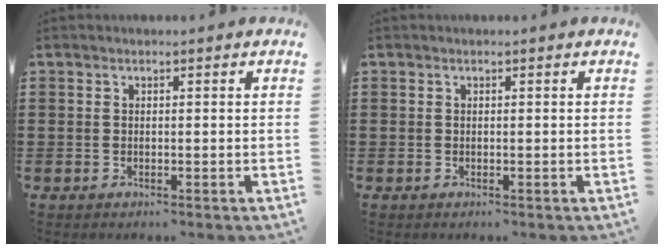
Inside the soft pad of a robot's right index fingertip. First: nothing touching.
{"total": 0.0}